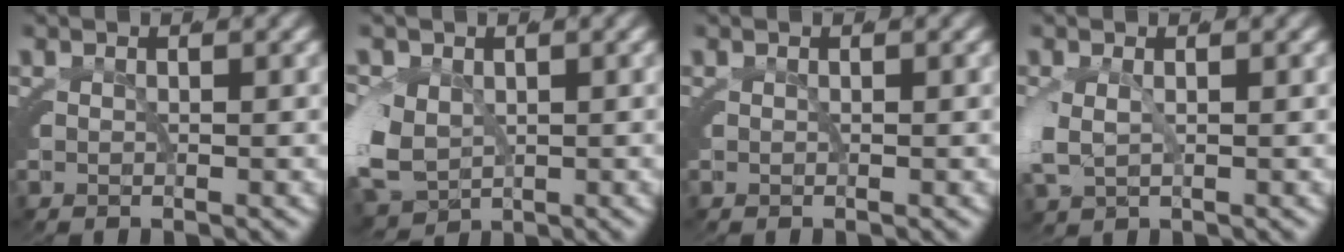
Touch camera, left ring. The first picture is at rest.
{"total": 6.5, "force": [-1.1, 5.4, 3.5], "torque": [-0.113, -0.042, 0.006]}
{"total": 0.0}
{"total": 1.9, "force": [0.1, 0.9, 1.7], "torque": [-0.064, -0.013, 0.018]}